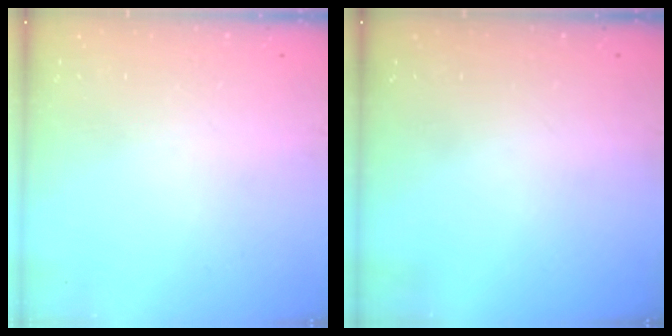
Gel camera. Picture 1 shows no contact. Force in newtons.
{"total": 0.0}